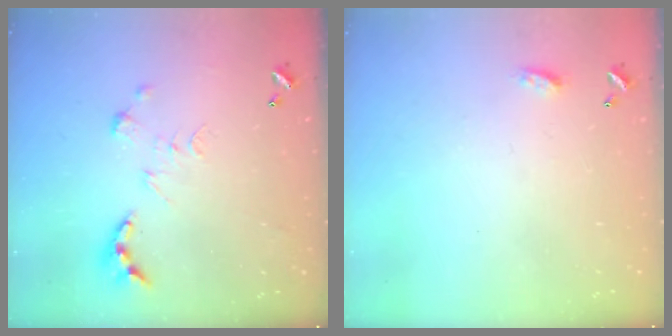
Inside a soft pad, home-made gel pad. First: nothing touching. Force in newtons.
{"total": 3.1, "press": 3.0, "slide": 0.4}